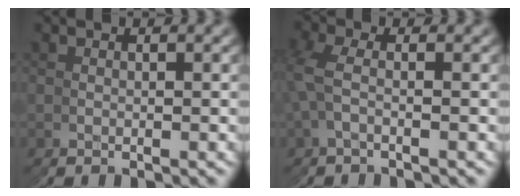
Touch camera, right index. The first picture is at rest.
{"total": 2.6, "force": [1.8, 1.9, 0.1], "torque": [-0.026, 0.013, 0.022]}